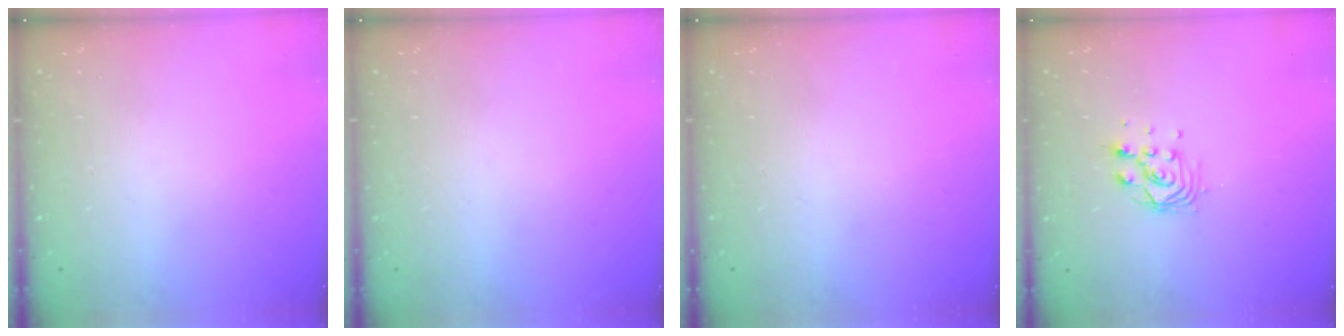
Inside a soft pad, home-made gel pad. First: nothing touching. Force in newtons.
{"total": 0.0}
{"total": 0.0}
{"total": 7.4, "press": 7.4, "slide": 0.8}